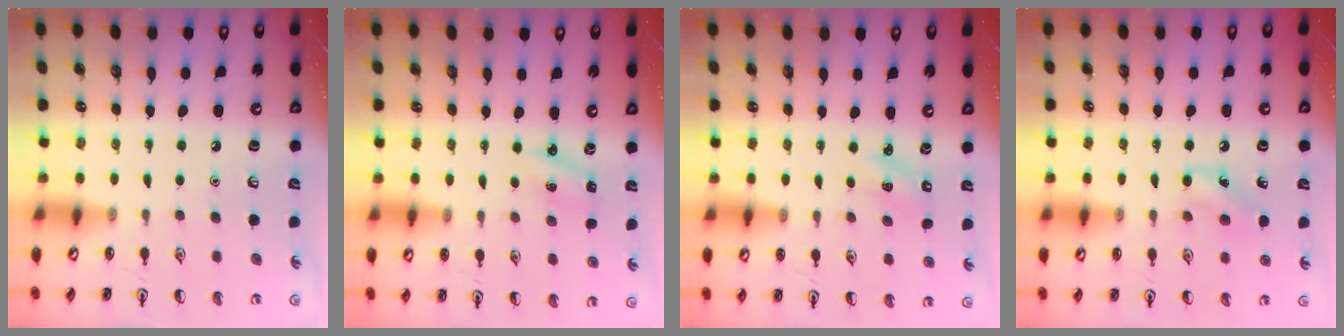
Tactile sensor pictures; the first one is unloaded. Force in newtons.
{"total": 2.5, "press": 2.3, "slide": 0.9}
{"total": 1.2, "press": 1.1, "slide": 0.5}
{"total": 7.4, "press": 7.1, "slide": 2.0}